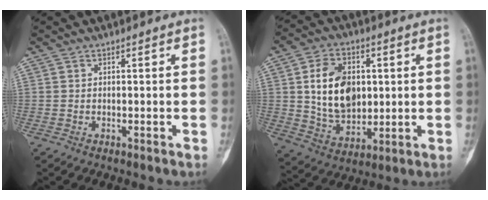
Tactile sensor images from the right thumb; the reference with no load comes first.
{"total": 14.2, "force": [2.3, 9.8, 10.0], "torque": [-0.140, -0.013, 0.047]}